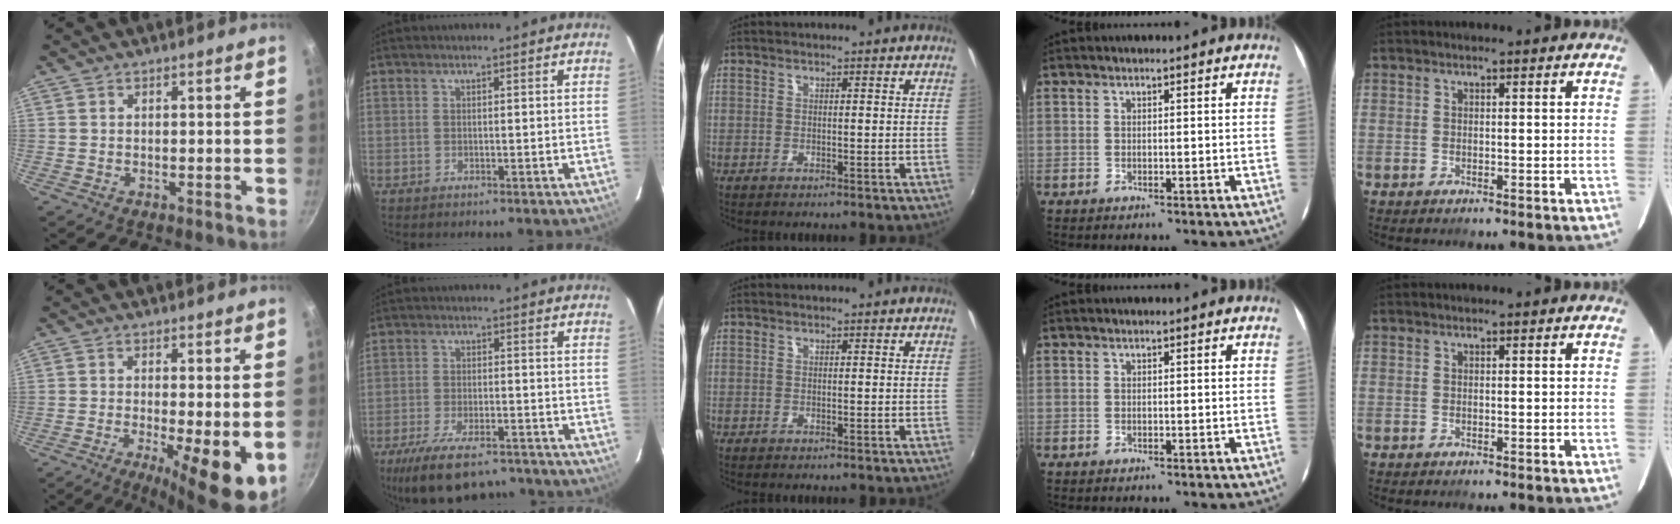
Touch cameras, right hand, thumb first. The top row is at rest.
{"thumb": {"total": 9.6, "force": [-2.0, 2.1, 9.2], "torque": [-0.139, -0.010, -0.026]}, "index": {"total": 15.8, "force": [-11.8, 6.4, 8.5], "torque": [-0.179, -0.025, -0.184]}}